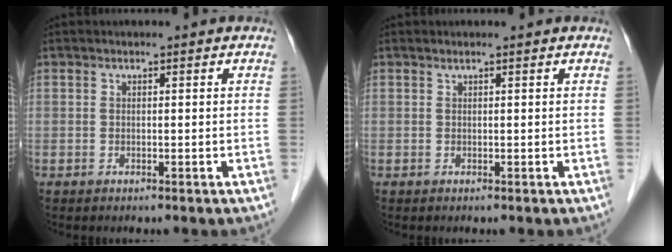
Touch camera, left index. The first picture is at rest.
{"total": 0.0}